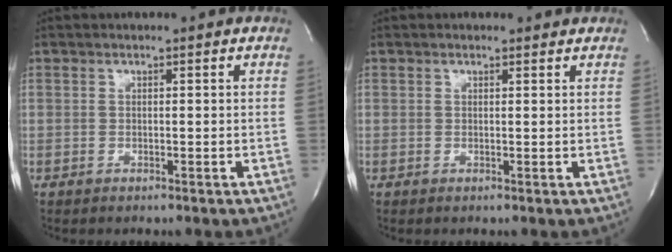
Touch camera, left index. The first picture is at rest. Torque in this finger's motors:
{"motor_torque": [0.39, -0.26, -0.04, -0.01]}